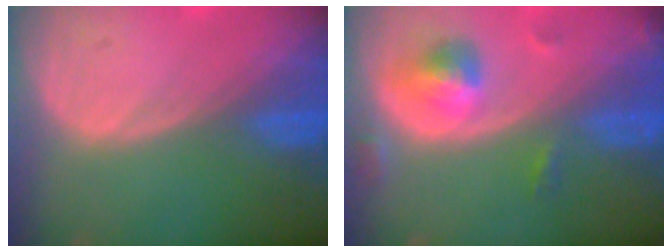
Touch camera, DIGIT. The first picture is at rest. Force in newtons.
{"total": 5.3, "press": 5.1, "slide": 1.5}